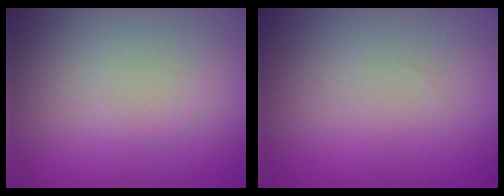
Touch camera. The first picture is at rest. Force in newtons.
{"total": 0.0}